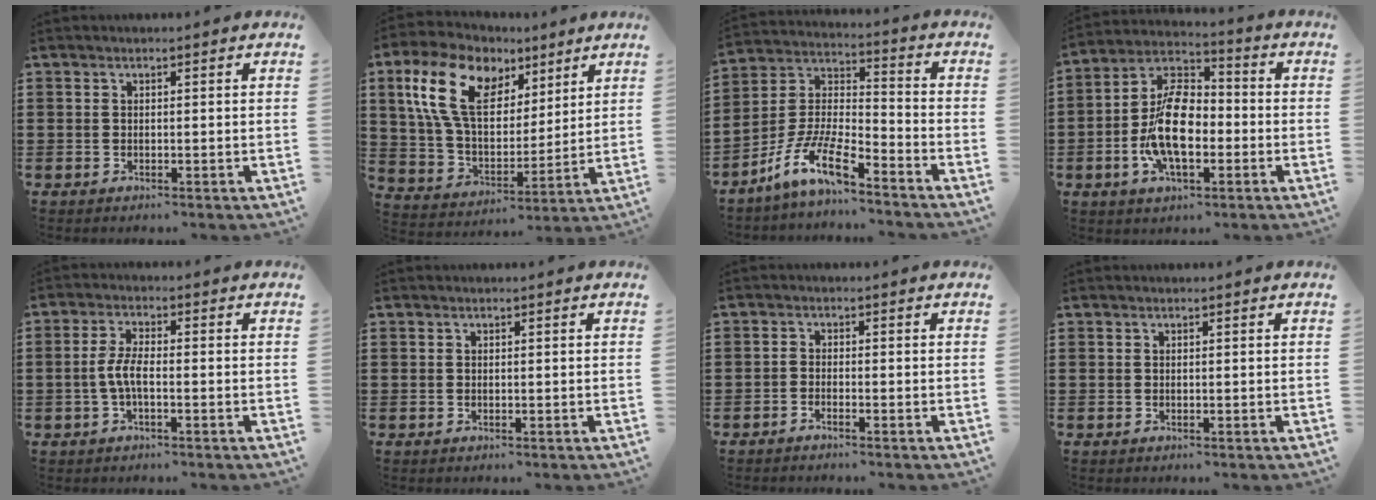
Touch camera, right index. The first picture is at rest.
{"total": 13.8, "force": [7.4, 8.2, 8.2], "torque": [-0.200, 0.005, 0.139]}
{"total": 10.0, "force": [-7.6, 2.3, 6.1], "torque": [-0.147, -0.005, -0.155]}
{"total": 11.8, "force": [-2.6, 6.2, 9.7], "torque": [-0.219, 0.002, -0.052]}
{"total": 4.1, "force": [-1.0, 1.2, 3.7], "torque": [-0.096, -0.005, -0.028]}
{"total": 0.0}
{"total": 1.3, "force": [-1.2, -0.1, 0.3], "torque": [-0.007, -0.001, -0.024]}
{"total": 0.0}